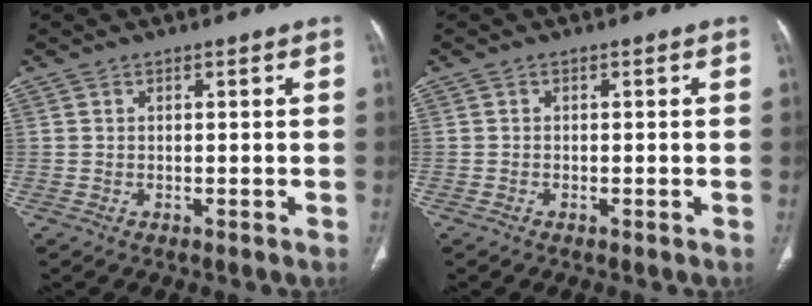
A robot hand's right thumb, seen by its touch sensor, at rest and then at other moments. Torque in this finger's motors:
{"motor_torque": [0.25, -0.03, -0.20, 0.12, 0.04]}